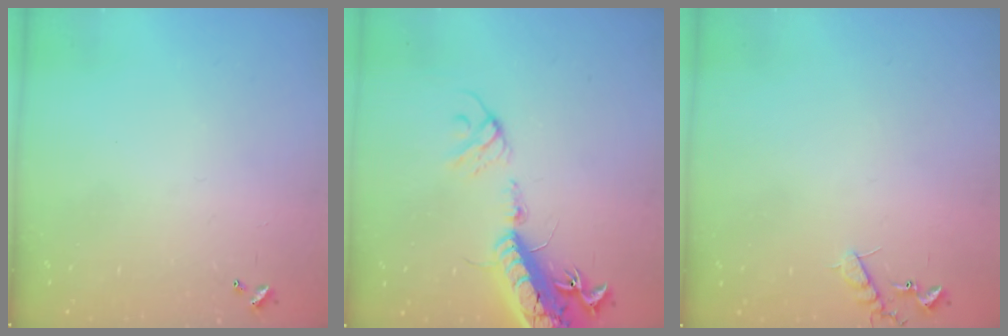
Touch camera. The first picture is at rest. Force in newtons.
{"total": 22.7, "press": 22.1, "slide": 4.9}
{"total": 7.6, "press": 7.6, "slide": 0.4}